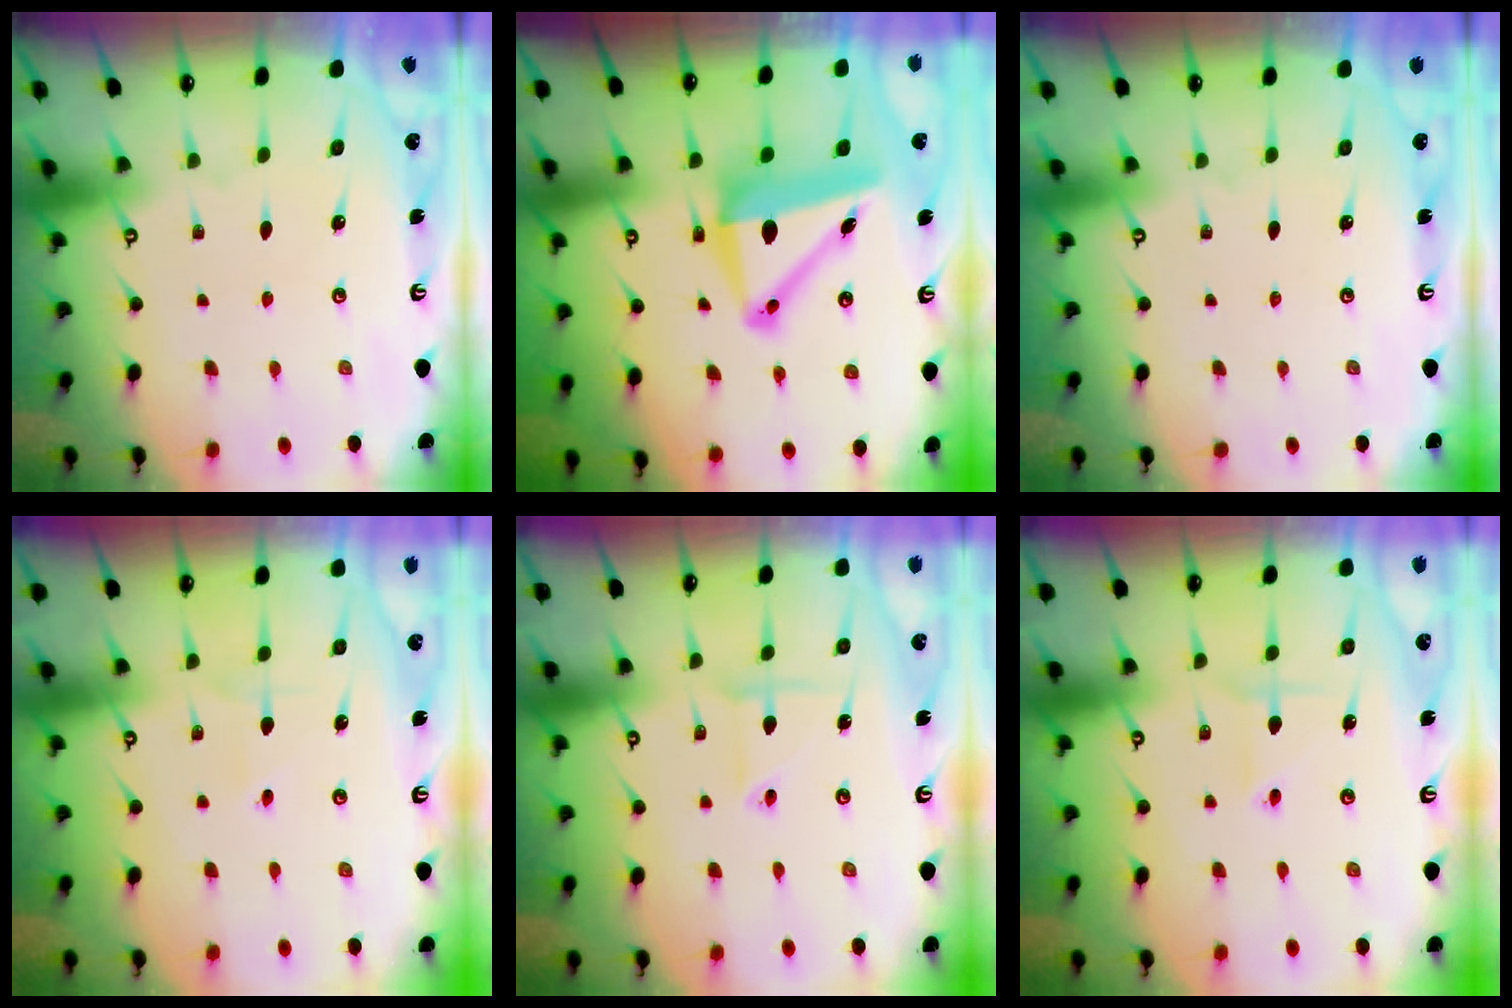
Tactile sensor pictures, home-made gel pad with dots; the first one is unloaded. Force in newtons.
{"total": 10.4, "press": 10.2, "slide": 2.1}
{"total": 0.0}
{"total": 1.6, "press": 1.6, "slide": 0.1}
{"total": 2.9, "press": 2.9, "slide": 0.3}
{"total": 1.8, "press": 1.7, "slide": 0.7}